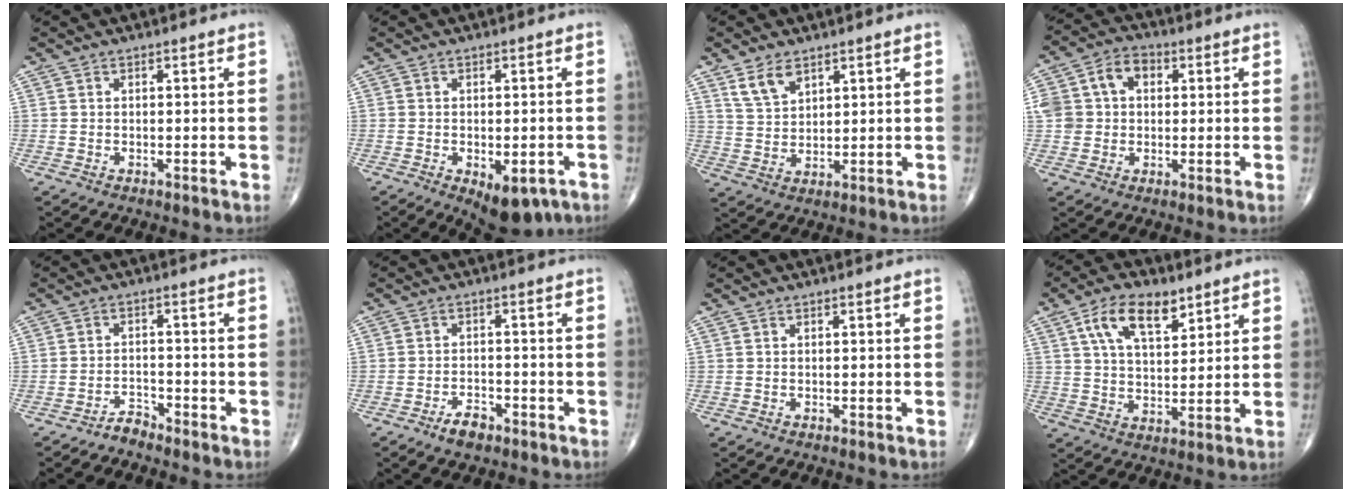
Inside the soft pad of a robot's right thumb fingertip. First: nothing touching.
{"total": 9.2, "force": [-4.2, 4.5, 6.8], "torque": [-0.082, 0.005, -0.048]}
{"total": 5.5, "force": [3.6, 3.0, 3.0], "torque": [-0.047, -0.019, 0.077]}
{"total": 9.8, "force": [2.1, 7.8, 5.5], "torque": [-0.089, 0.024, 0.034]}
{"total": 2.5, "force": [-2.4, 0.6, 0.2], "torque": [-0.001, 0.010, -0.043]}
{"total": 2.7, "force": [-1.9, 1.2, 1.3], "torque": [-0.023, 0.009, -0.032]}
{"total": 0.0}
{"total": 11.2, "force": [5.8, 5.6, 7.9], "torque": [-0.124, -0.020, 0.107]}